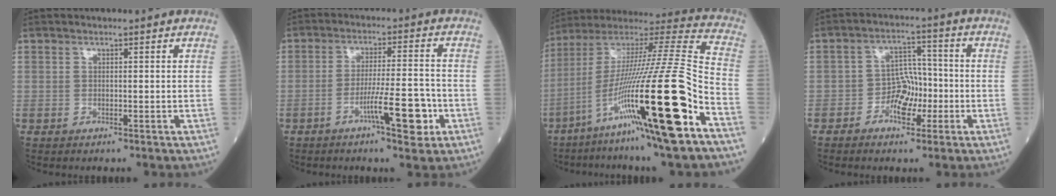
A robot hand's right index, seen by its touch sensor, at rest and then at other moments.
{"total": 7.7, "force": [-3.5, 0.9, 6.8], "torque": [-0.113, -0.001, -0.053]}
{"total": 27.6, "force": [-10.9, 0.2, 25.4], "torque": [-0.427, -0.036, -0.193]}
{"total": 5.5, "force": [-2.1, 3.6, 3.5], "torque": [-0.054, 0.015, -0.039]}